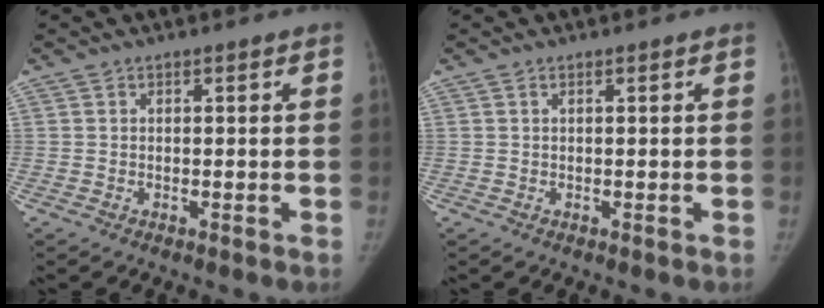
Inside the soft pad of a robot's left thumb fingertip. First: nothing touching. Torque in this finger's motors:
{"motor_torque": [0.29, -0.14, -0.15, -0.27, 0.01]}